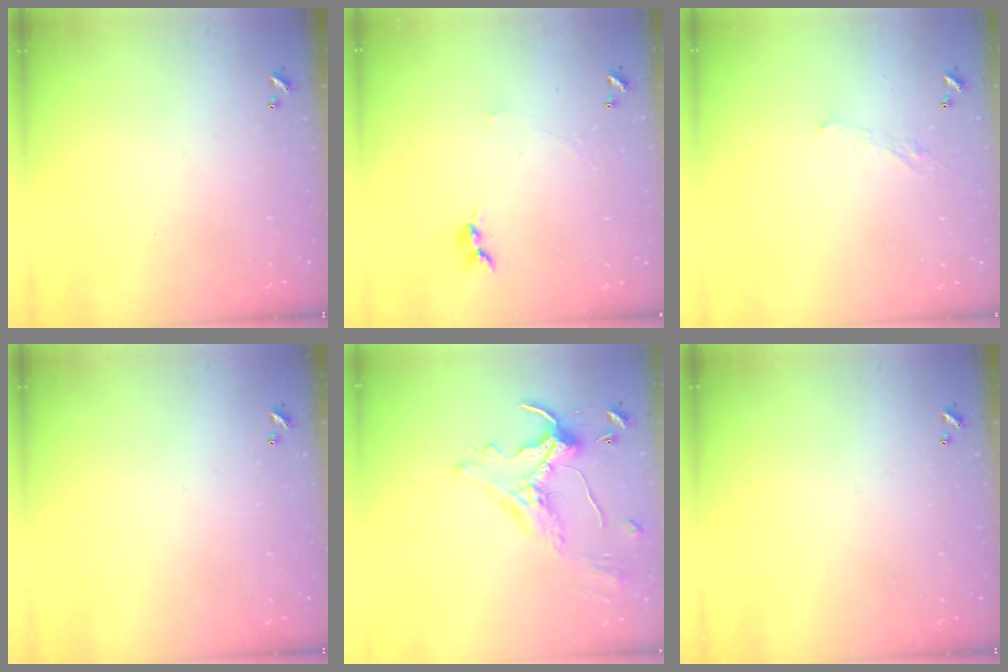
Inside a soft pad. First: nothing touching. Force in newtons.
{"total": 1.2, "press": 1.1, "slide": 0.5}
{"total": 1.8, "press": 1.7, "slide": 0.7}
{"total": 0.0}
{"total": 2.9, "press": 2.6, "slide": 1.3}
{"total": 0.0}